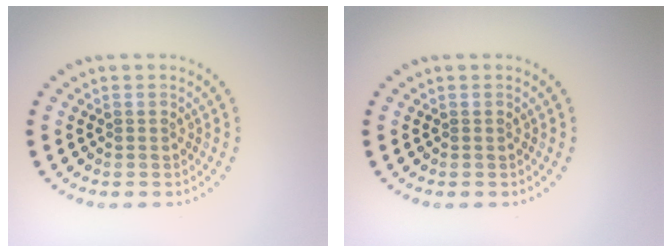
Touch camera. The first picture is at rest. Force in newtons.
{"total": 0.0}